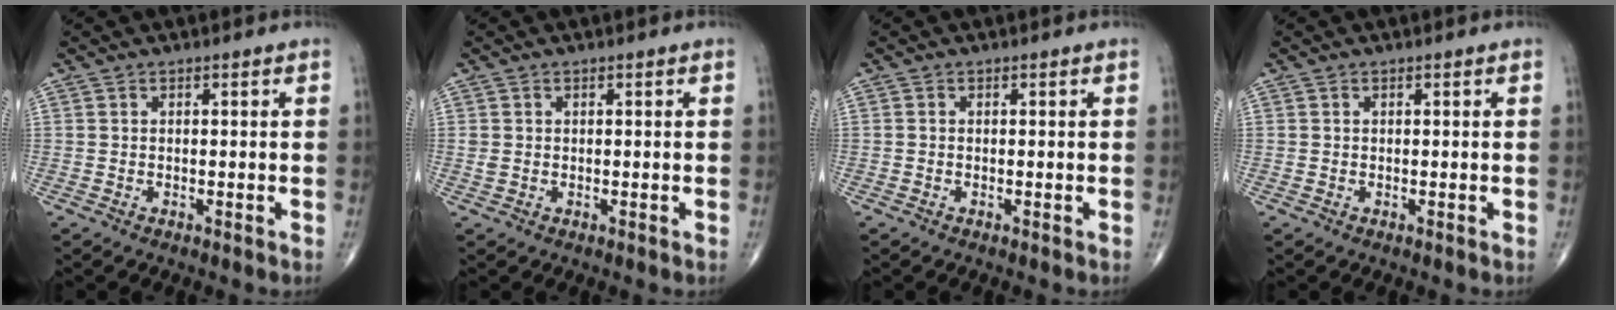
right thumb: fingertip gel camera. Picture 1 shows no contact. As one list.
[{"total": 1.1, "force": [0.1, 0.9, 0.6], "torque": [-0.015, 0.000, 0.004]}, {"total": 0.0}, {"total": 0.0}]